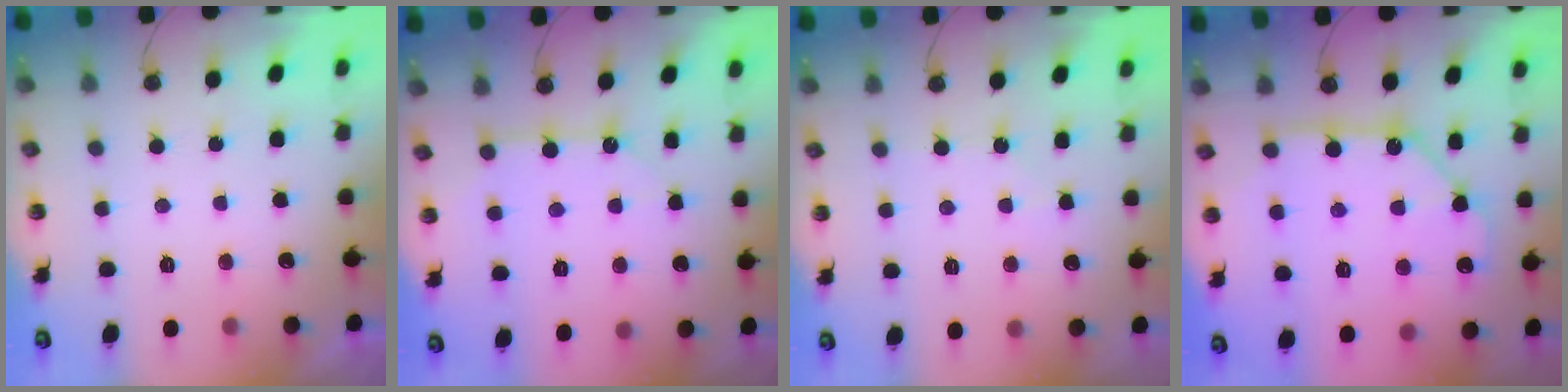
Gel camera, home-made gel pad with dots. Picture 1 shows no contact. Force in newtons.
{"total": 8.0, "press": 8.0, "slide": 0.4}
{"total": 4.4, "press": 4.3, "slide": 0.6}
{"total": 12.4, "press": 12.3, "slide": 1.7}